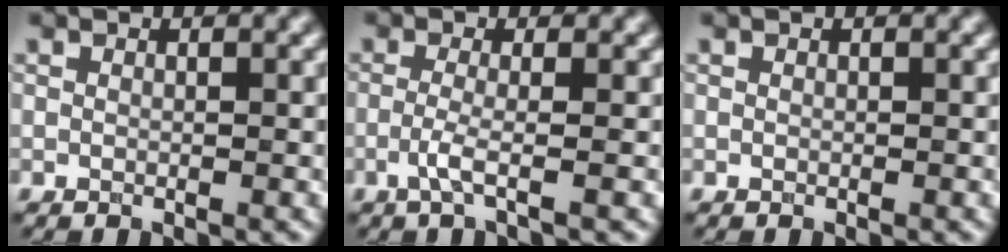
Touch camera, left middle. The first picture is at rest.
{"total": 2.0, "force": [-0.8, 0.2, 1.8], "torque": [-0.043, -0.002, -0.018]}
{"total": 0.0}